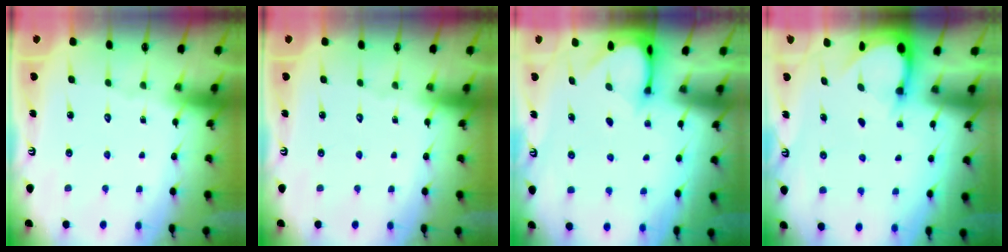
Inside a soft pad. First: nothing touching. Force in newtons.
{"total": 0.0}
{"total": 3.0, "press": 3.0, "slide": 0.4}
{"total": 3.4, "press": 3.4, "slide": 0.2}